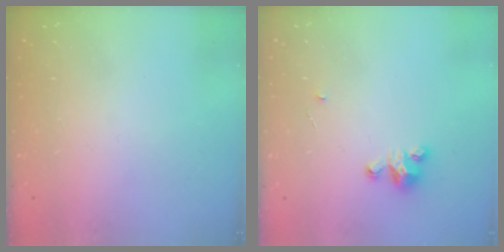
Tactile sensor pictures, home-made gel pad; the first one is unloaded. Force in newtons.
{"total": 3.2, "press": 3.2, "slide": 0.1}